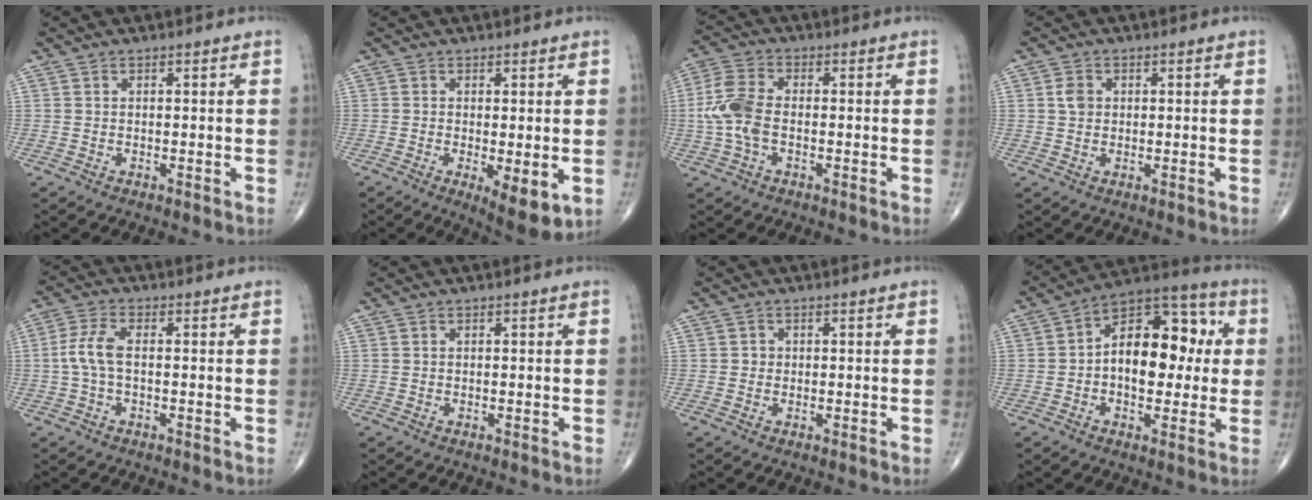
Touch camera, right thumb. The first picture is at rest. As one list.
[{"total": 7.1, "force": [-1.7, 2.3, 6.5], "torque": [-0.094, -0.021, -0.021]}, {"total": 7.9, "force": [-1.1, 4.5, 6.4], "torque": [-0.156, 0.018, -0.027]}, {"total": 2.4, "force": [0.5, 2.0, 1.4], "torque": [-0.019, 0.002, 0.007]}, {"total": 5.0, "force": [-0.3, 2.2, 4.5], "torque": [-0.113, 0.012, -0.011]}, {"total": 0.0}, {"total": 1.0, "force": [0.0, 1.0, 0.2], "torque": [0.002, 0.003, -0.001]}, {"total": 16.4, "force": [0.9, 9.8, 13.1], "torque": [-0.157, 0.035, 0.003]}]